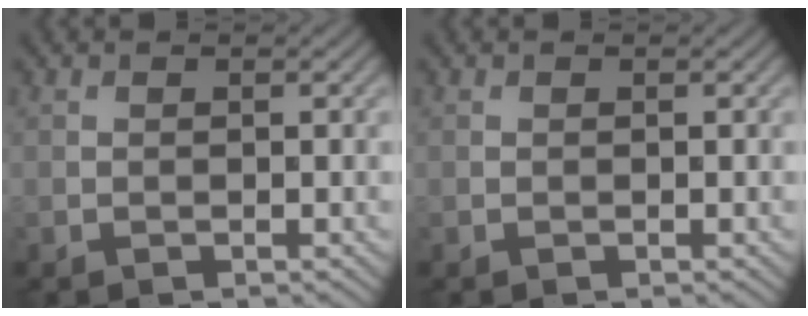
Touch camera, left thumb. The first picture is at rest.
{"total": 0.0}